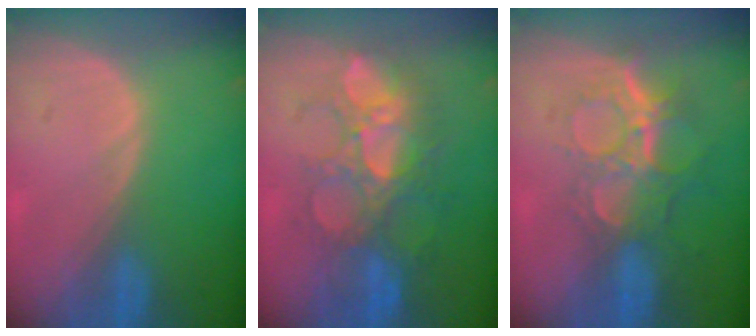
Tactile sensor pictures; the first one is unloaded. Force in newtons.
{"total": 9.4, "press": 9.2, "slide": 2.1}
{"total": 9.5, "press": 8.0, "slide": 5.1}